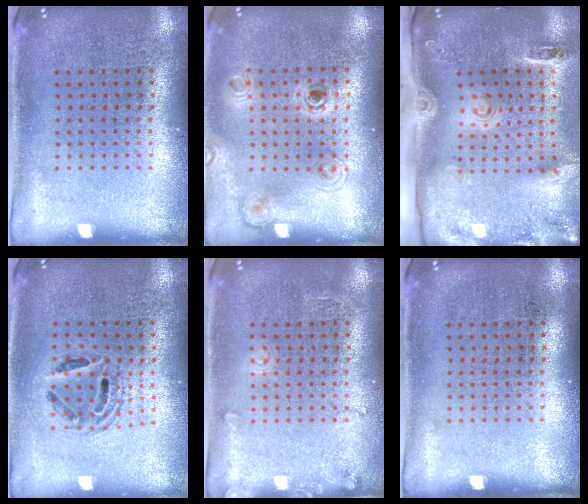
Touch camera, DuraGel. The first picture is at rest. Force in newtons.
{"total": 1.1, "press": 1.1, "slide": 0.4}
{"total": 2.9, "press": 2.0, "slide": 2.1}
{"total": 1.3, "press": 1.2, "slide": 0.5}
{"total": 1.3, "press": 1.3, "slide": 0.1}
{"total": 0.0}